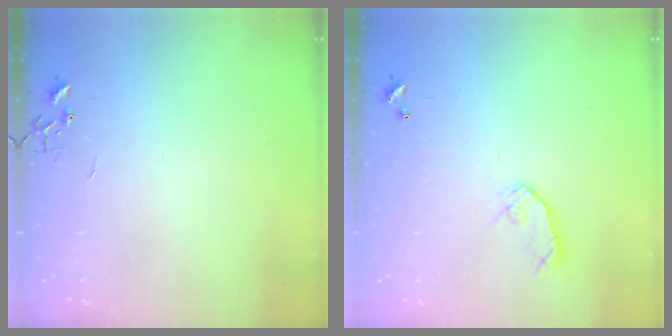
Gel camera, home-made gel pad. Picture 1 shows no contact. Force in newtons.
{"total": 8.0, "press": 8.0, "slide": 0.4}